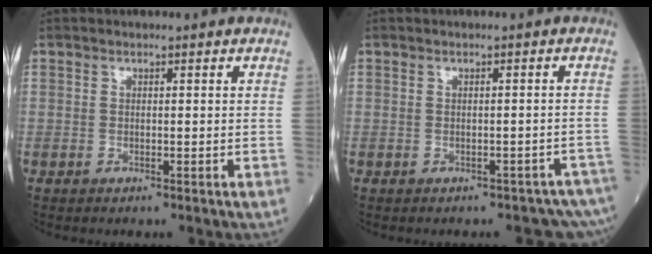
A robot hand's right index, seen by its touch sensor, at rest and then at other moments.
{"total": 6.5, "force": [-4.7, 3.0, 3.3], "torque": [-0.042, 0.028, -0.056]}